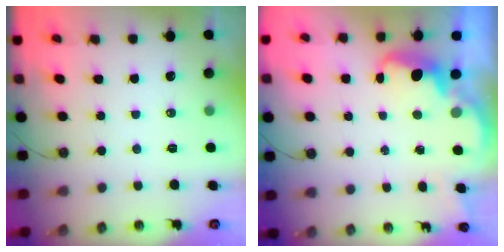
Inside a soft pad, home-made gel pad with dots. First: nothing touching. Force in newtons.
{"total": 2.9, "press": 2.9, "slide": 0.6}